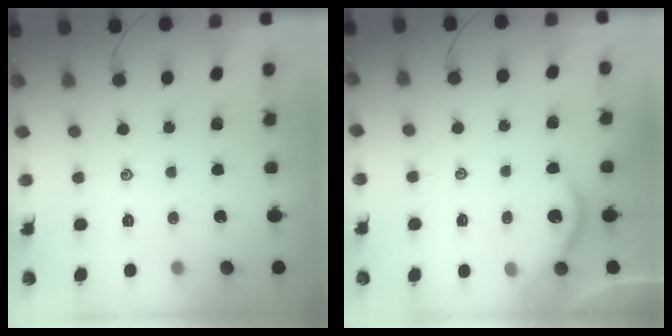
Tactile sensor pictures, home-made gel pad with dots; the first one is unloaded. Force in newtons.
{"total": 3.9, "press": 3.9, "slide": 0.3}